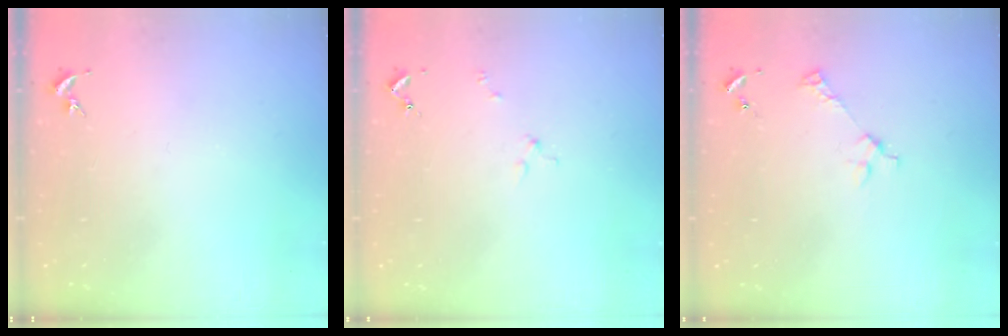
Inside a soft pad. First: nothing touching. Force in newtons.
{"total": 1.7, "press": 1.7, "slide": 0.3}
{"total": 2.6, "press": 2.6, "slide": 0.3}